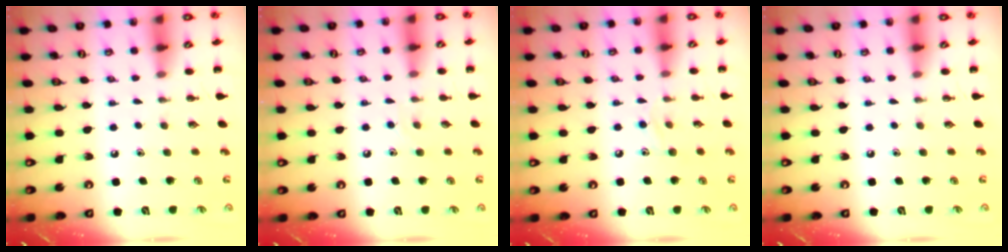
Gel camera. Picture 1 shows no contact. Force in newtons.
{"total": 3.4, "press": 3.2, "slide": 1.0}
{"total": 7.6, "press": 7.4, "slide": 1.8}
{"total": 0.0}